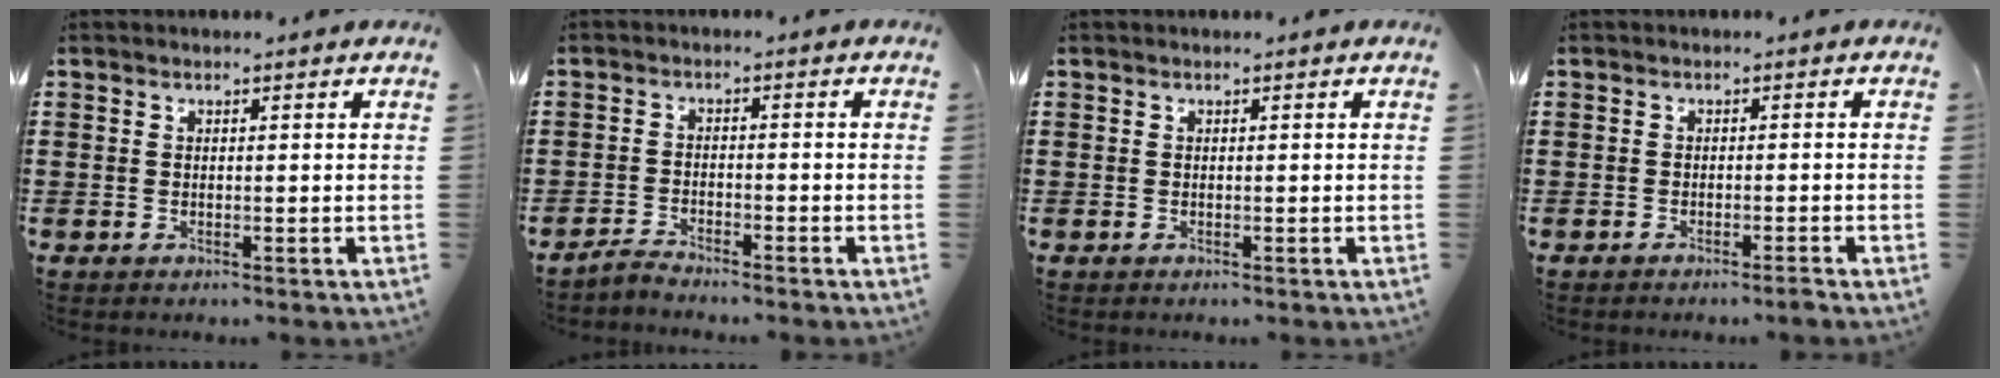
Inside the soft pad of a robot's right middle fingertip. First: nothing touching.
{"total": 2.1, "force": [-2.0, 0.0, 0.4], "torque": [-0.018, 0.001, -0.044]}
{"total": 0.0}
{"total": 1.1, "force": [-0.9, -0.2, 0.6], "torque": [-0.011, -0.002, -0.018]}